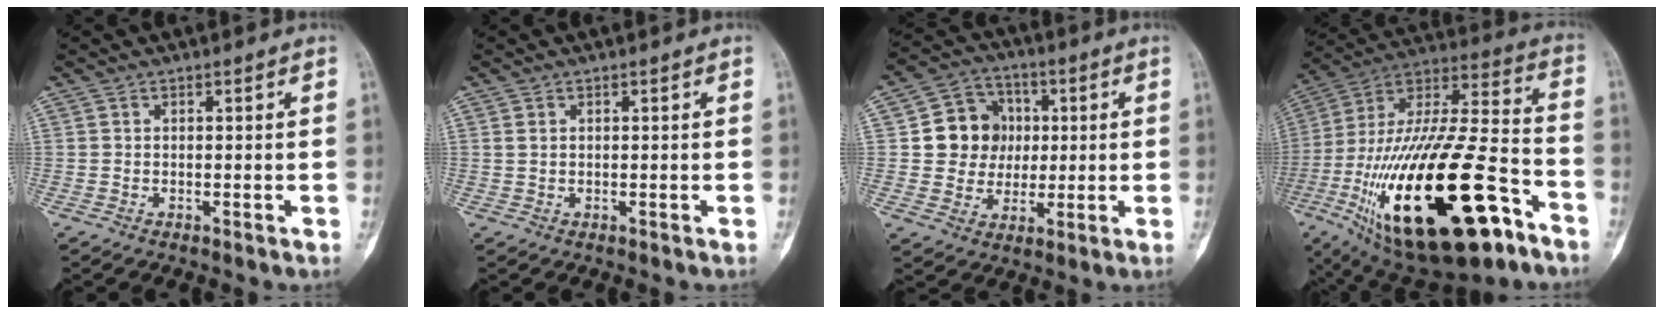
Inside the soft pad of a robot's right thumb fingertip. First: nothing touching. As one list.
[{"total": 0.9, "force": [0.4, 0.6, 0.6], "torque": [-0.012, 0.003, 0.011]}, {"total": 11.0, "force": [1.4, 10.1, 4.1], "torque": [-0.018, 0.008, 0.024]}, {"total": 38.9, "force": [-15.8, 14.9, 32.3], "torque": [-0.621, 0.040, -0.252]}]